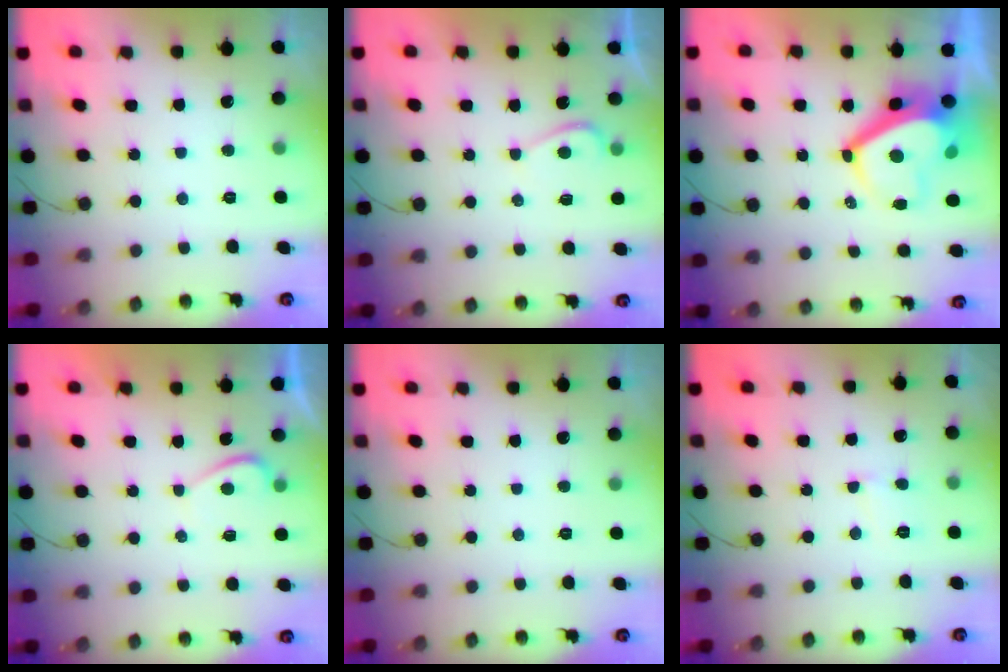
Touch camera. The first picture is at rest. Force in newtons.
{"total": 2.4, "press": 2.4, "slide": 0.3}
{"total": 9.5, "press": 9.5, "slide": 0.8}
{"total": 0.0}
{"total": 0.0}
{"total": 2.5, "press": 2.5, "slide": 0.2}